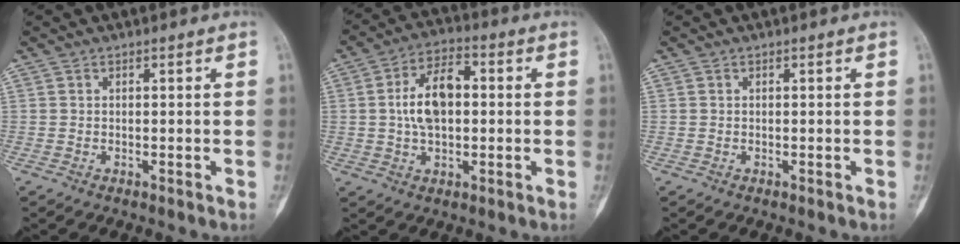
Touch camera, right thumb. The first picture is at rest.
{"total": 10.3, "force": [0.7, 5.9, 8.5], "torque": [-0.139, 0.015, 0.007]}
{"total": 0.0}